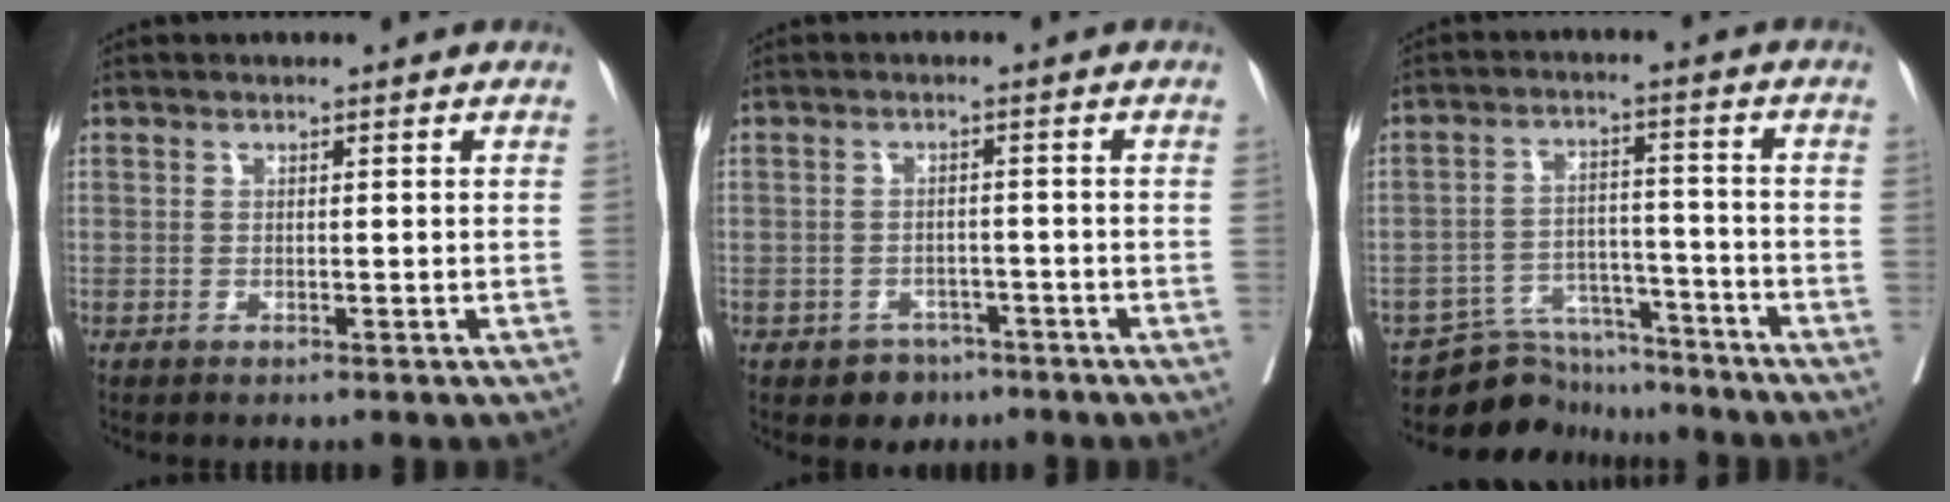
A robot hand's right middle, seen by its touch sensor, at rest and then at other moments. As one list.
[{"total": 3.4, "force": [-2.2, 2.5, 0.7], "torque": [-0.008, 0.010, -0.026]}, {"total": 8.5, "force": [-8.1, 2.6, -0.6], "torque": [0.013, 0.029, -0.136]}]